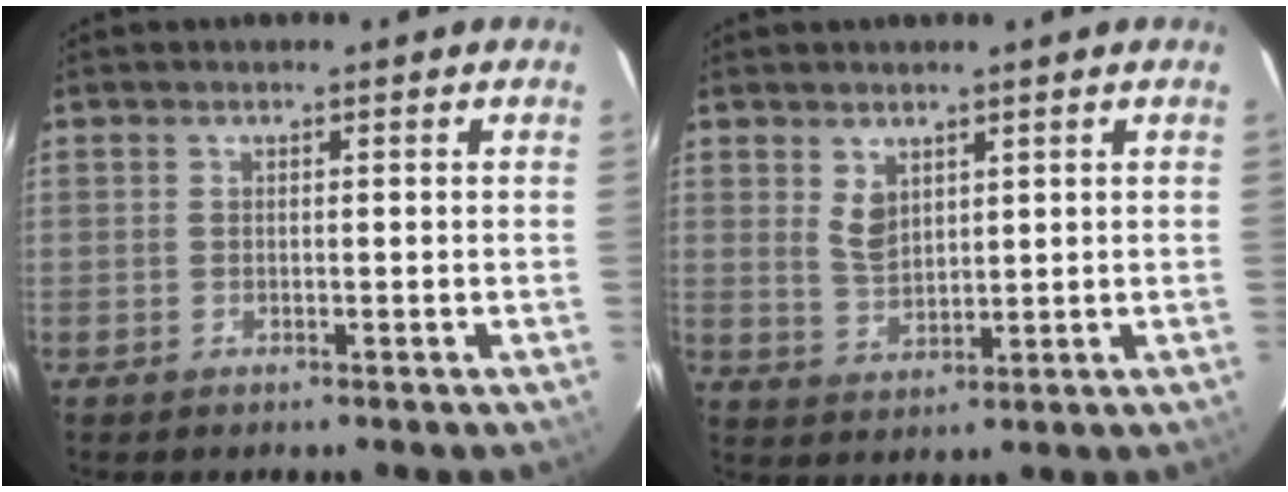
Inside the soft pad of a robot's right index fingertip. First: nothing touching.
{"total": 4.0, "force": [2.5, 2.2, 2.3], "torque": [-0.038, -0.003, 0.052]}